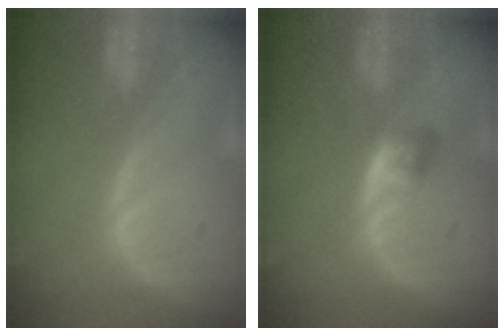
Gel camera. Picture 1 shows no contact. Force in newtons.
{"total": 2.9, "press": 2.4, "slide": 1.5}